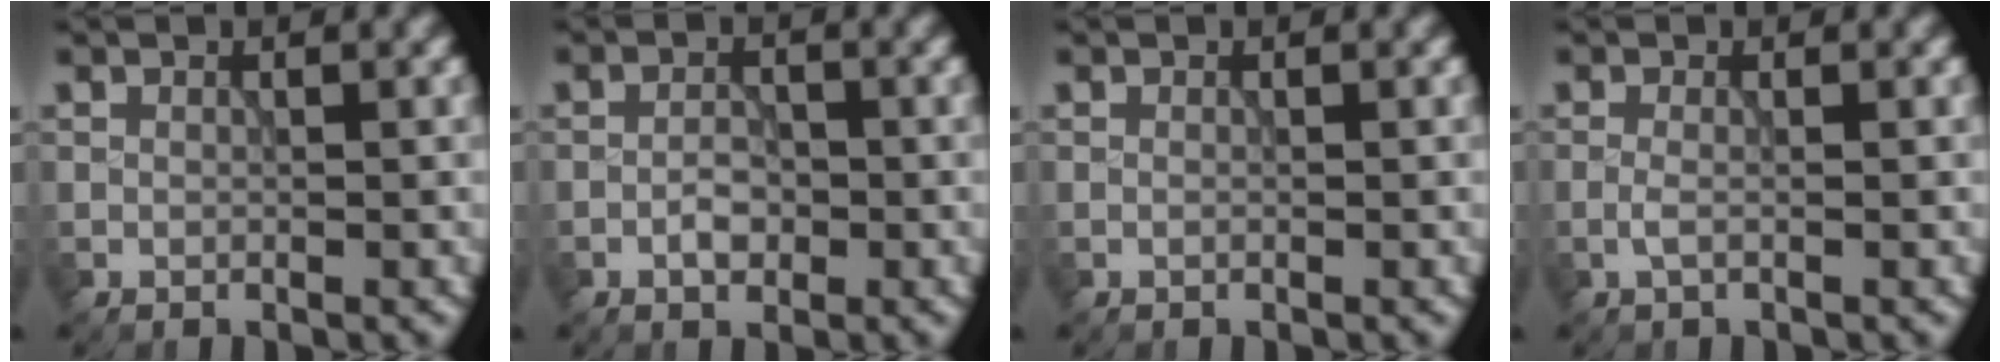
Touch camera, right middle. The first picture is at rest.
{"total": 1.9, "force": [-0.8, 1.0, 1.4], "torque": [-0.023, 0.003, -0.017]}
{"total": 0.0}
{"total": 1.1, "force": [-0.3, 0.3, 1.0], "torque": [-0.023, -0.001, -0.010]}